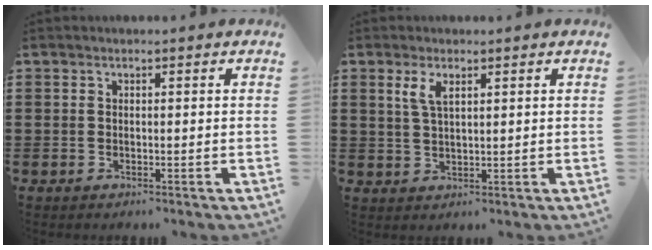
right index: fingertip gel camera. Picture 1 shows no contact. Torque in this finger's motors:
{"motor_torque": [0.30, -0.21, 0.29, 0.09]}